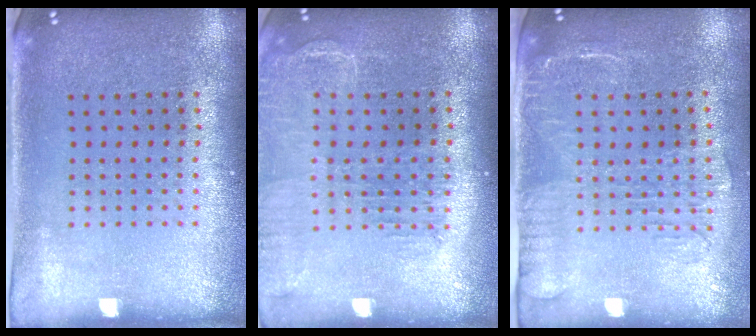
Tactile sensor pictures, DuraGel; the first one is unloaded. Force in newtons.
{"total": 1.6, "press": 1.6, "slide": 0.4}
{"total": 1.9, "press": 1.6, "slide": 1.1}